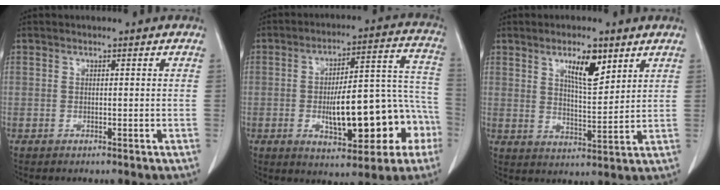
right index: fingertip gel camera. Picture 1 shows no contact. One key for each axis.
{"total": 17.9, "fx": -5.2, "fy": 6.0, "fz": 16.1, "tx": -0.202, "ty": 0.045, "tz": -0.062}
{"total": 7.3, "fx": 4.1, "fy": 1.9, "fz": 5.7, "tx": -0.099, "ty": -0.002, "tz": 0.072}